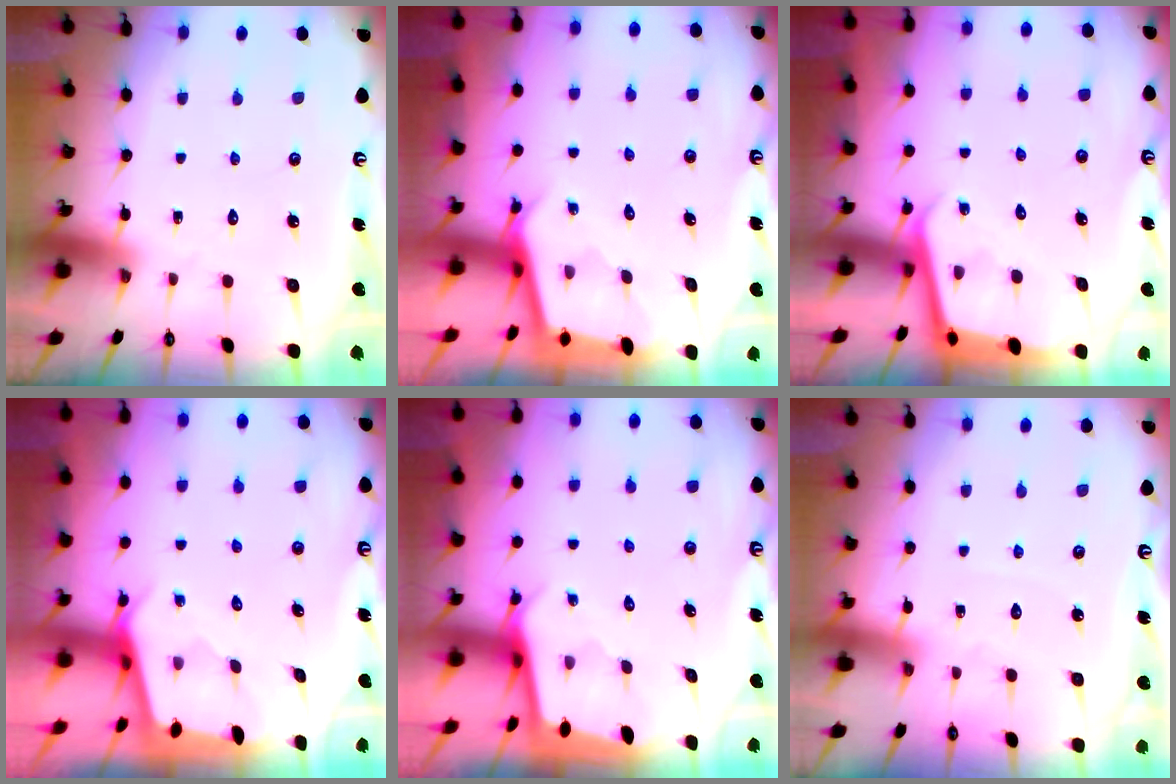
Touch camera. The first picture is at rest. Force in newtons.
{"total": 2.5, "press": 2.5, "slide": 0.1}
{"total": 3.4, "press": 3.4, "slide": 0.2}
{"total": 2.5, "press": 2.5, "slide": 0.2}
{"total": 2.4, "press": 2.4, "slide": 0.1}
{"total": 2.2, "press": 2.2, "slide": 0.3}